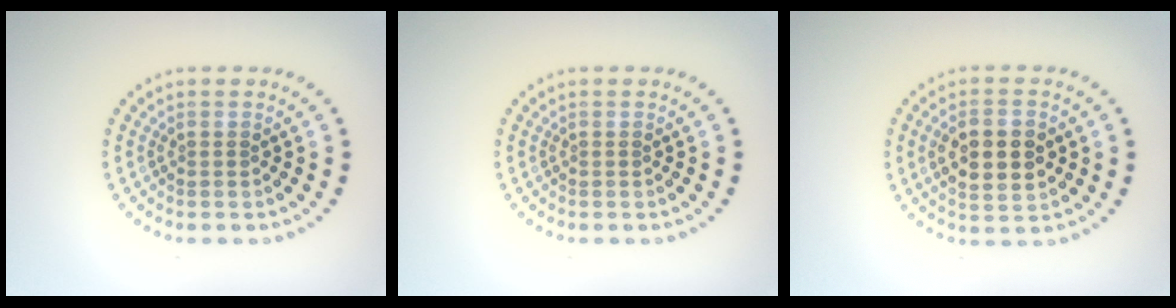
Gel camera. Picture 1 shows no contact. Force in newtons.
{"total": 0.0}
{"total": 4.6, "press": 4.6, "slide": 0.3}